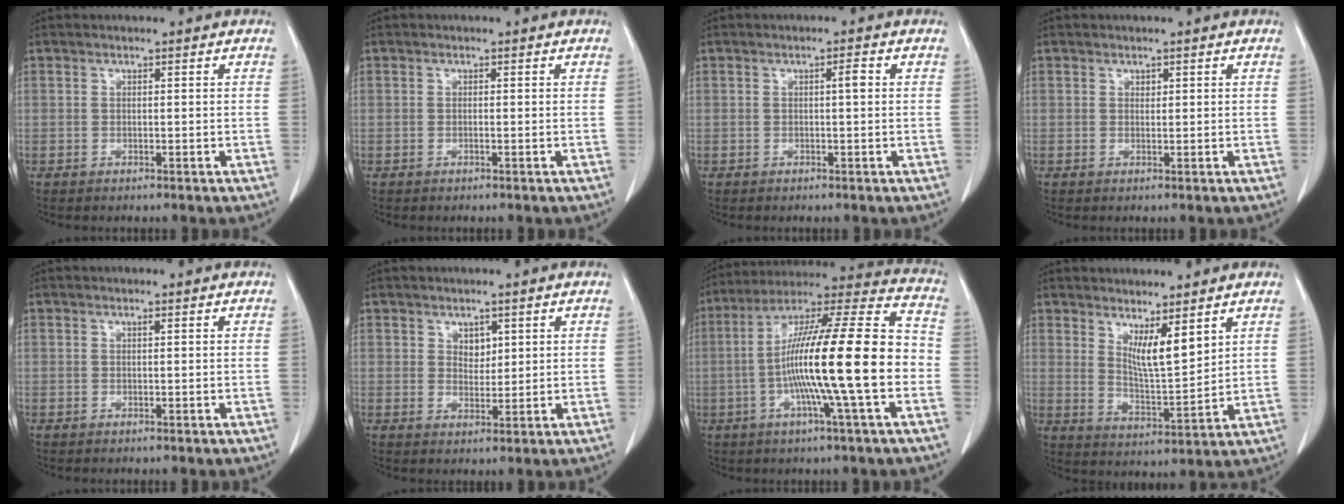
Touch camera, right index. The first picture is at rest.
{"total": 0.0}
{"total": 1.3, "force": [0.2, 0.1, 1.3], "torque": [-0.017, 0.005, 0.005]}
{"total": 0.5, "force": [0.3, 0.3, 0.2], "torque": [0.000, -0.001, 0.003]}
{"total": 0.0}
{"total": 2.4, "force": [1.2, 1.6, 1.3], "torque": [-0.017, -0.002, 0.023]}
{"total": 21.2, "force": [-3.5, 0.5, 20.9], "torque": [-0.352, 0.010, -0.067]}
{"total": 6.3, "force": [3.9, 0.8, 4.9], "torque": [-0.091, -0.022, 0.078]}